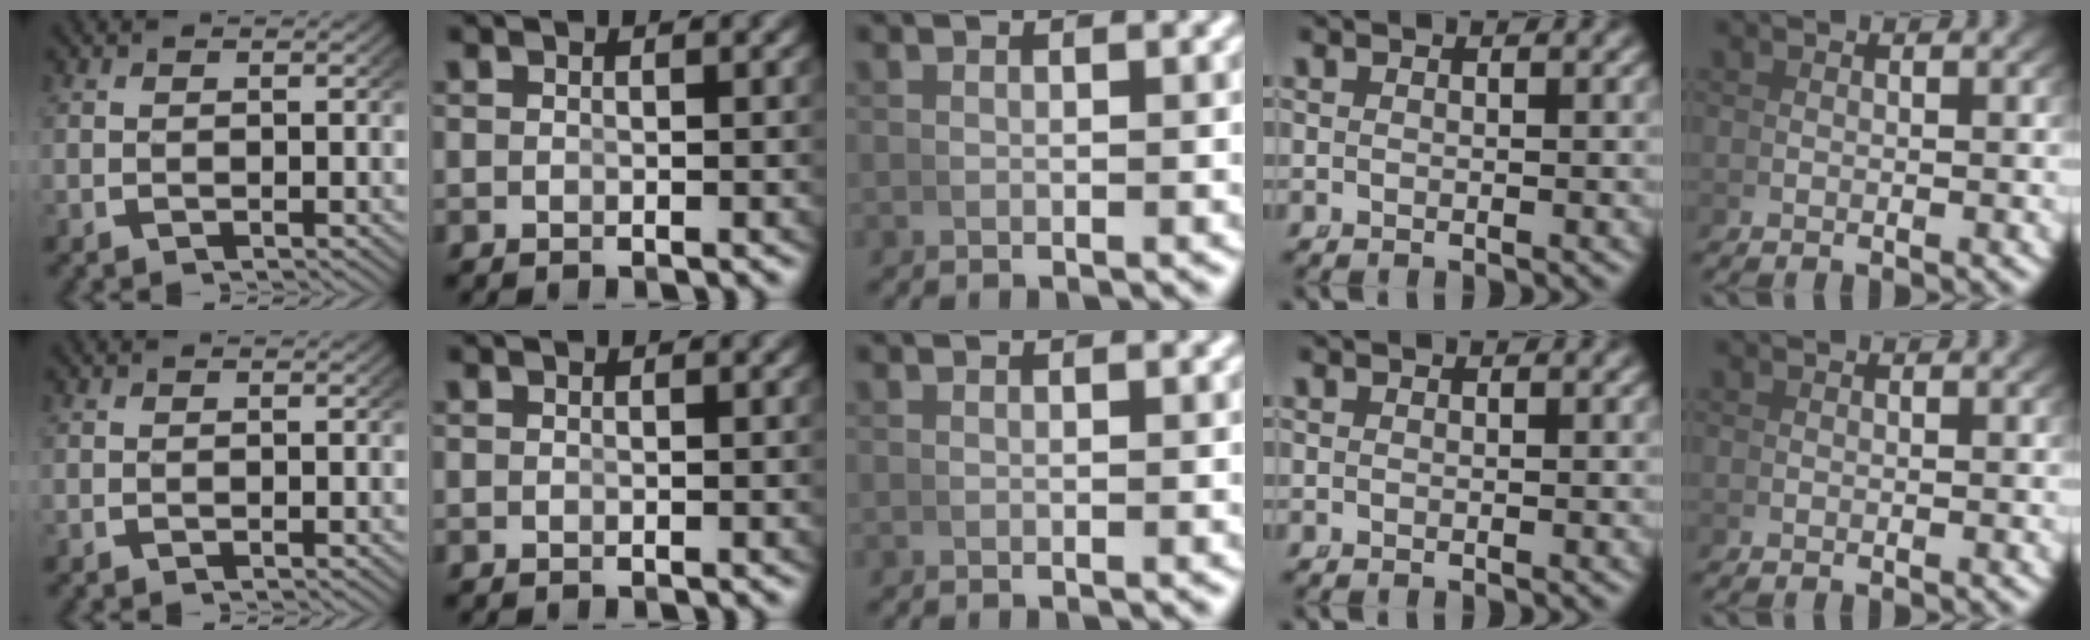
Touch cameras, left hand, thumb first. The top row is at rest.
{}